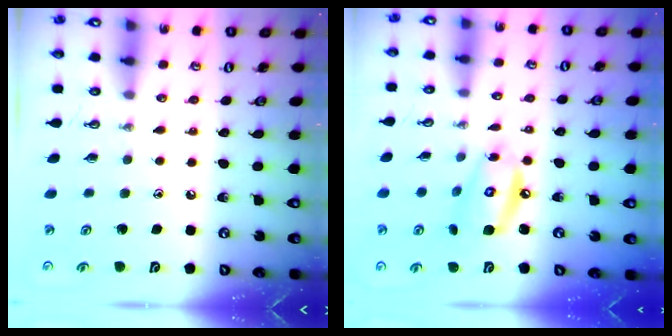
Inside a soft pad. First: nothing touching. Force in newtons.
{"total": 11.2, "press": 11.2, "slide": 1.0}